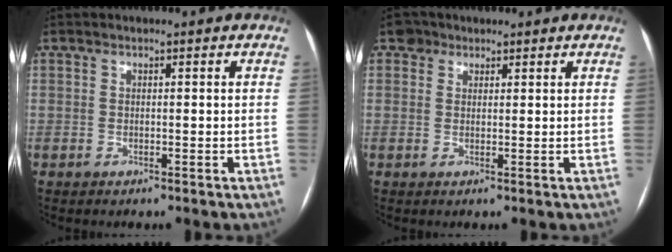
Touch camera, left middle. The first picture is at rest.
{"total": 2.9, "force": [2.0, 2.1, 0.0], "torque": [0.006, 0.012, 0.026]}